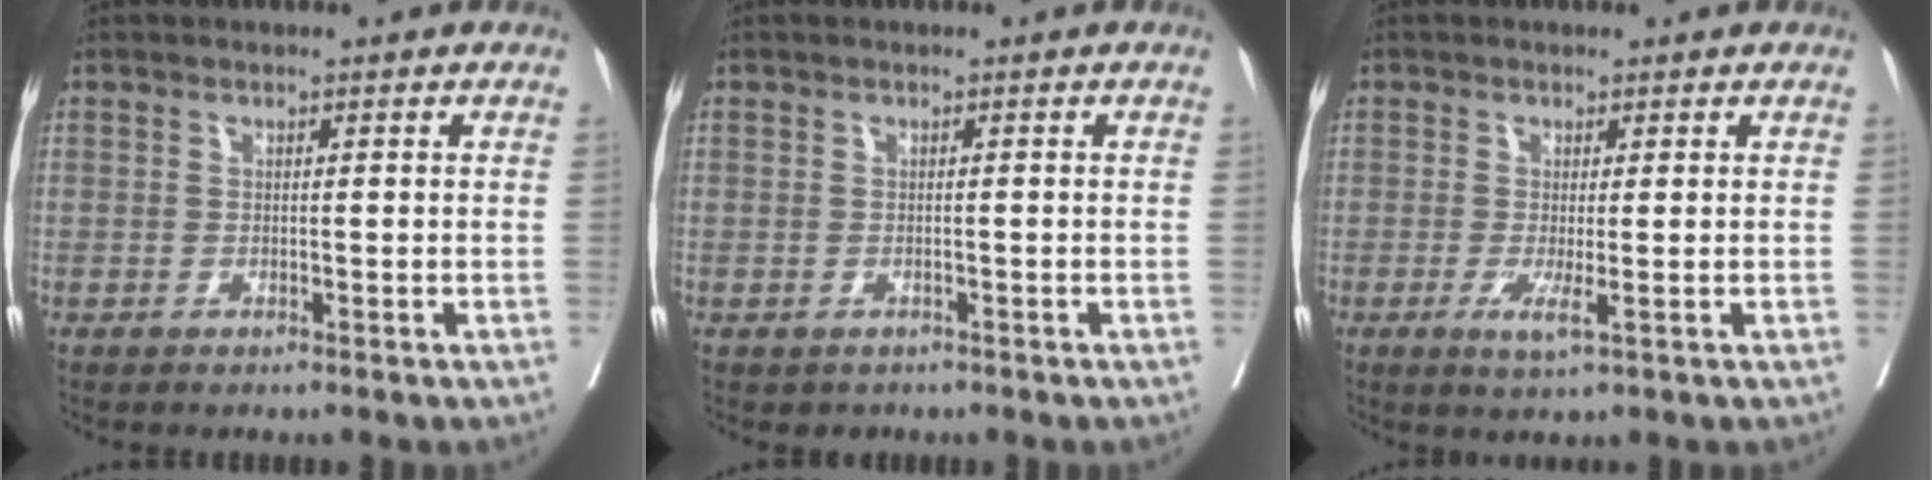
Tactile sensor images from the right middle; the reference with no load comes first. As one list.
[{"total": 1.2, "force": [-0.9, 0.9, 0.2], "torque": [-0.005, 0.000, -0.008]}, {"total": 2.8, "force": [-0.8, 0.2, 2.7], "torque": [-0.046, -0.009, -0.010]}]